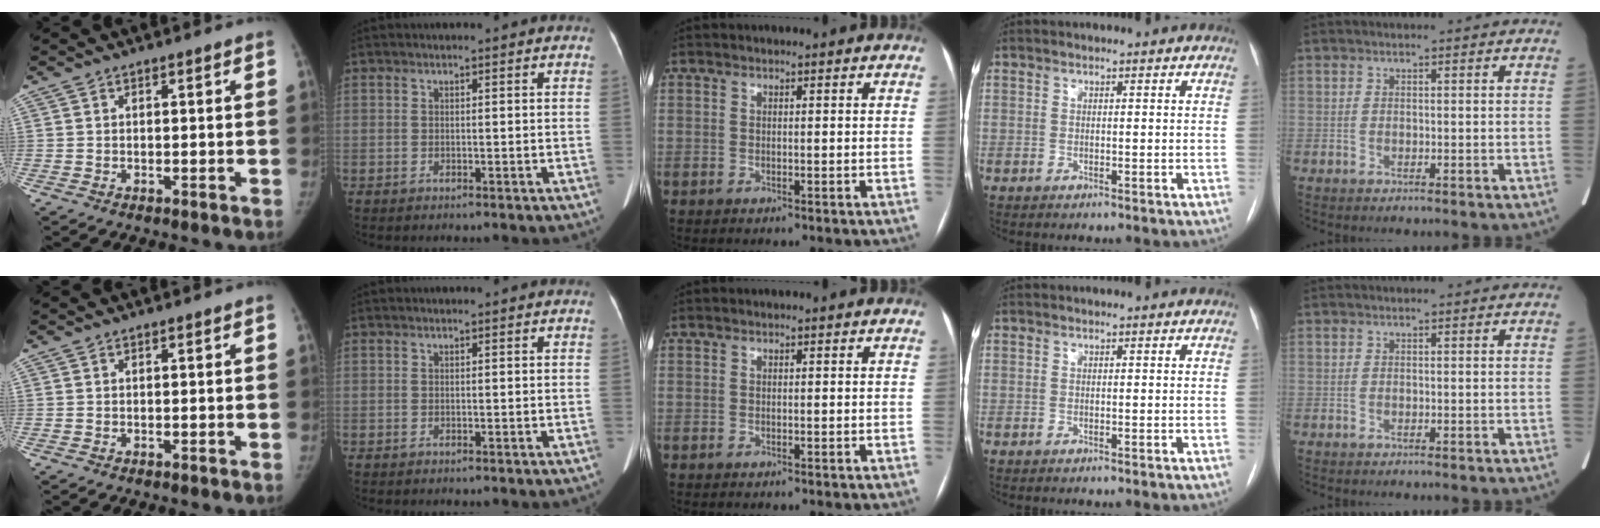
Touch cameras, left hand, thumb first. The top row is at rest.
{}